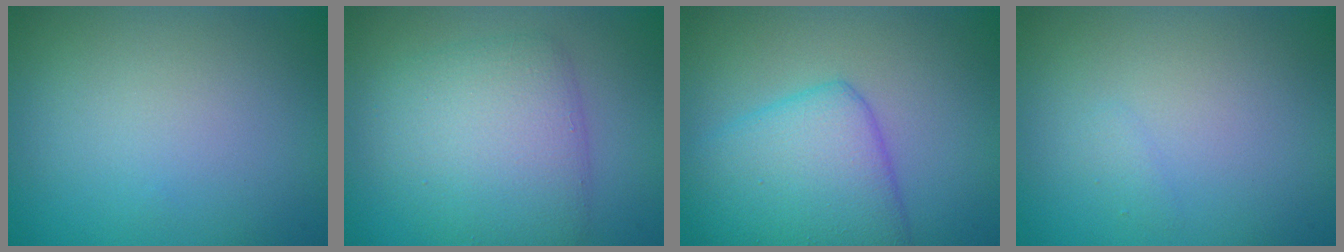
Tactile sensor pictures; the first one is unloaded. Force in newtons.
{"total": 5.2, "press": 5.2, "slide": 0.2}
{"total": 5.9, "press": 5.8, "slide": 0.3}
{"total": 0.6, "press": 0.6, "slide": 0.0}